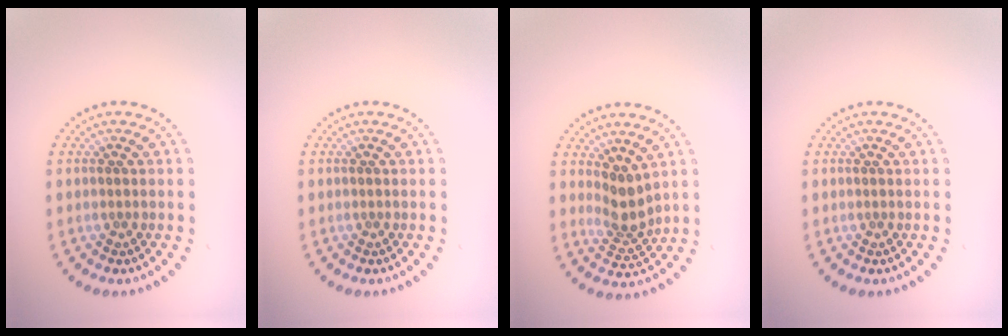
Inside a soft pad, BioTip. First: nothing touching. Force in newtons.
{"total": 0.0}
{"total": 2.7, "press": 2.0, "slide": 1.8}
{"total": 0.0}